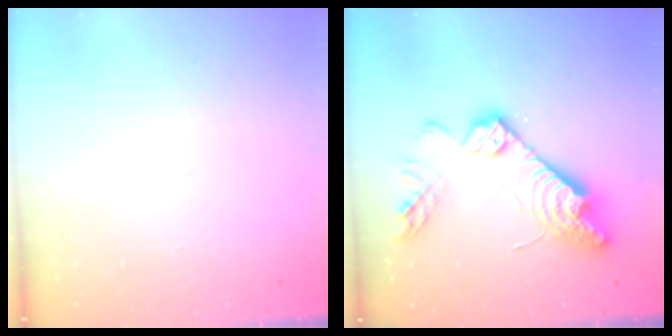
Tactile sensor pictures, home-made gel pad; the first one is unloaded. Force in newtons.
{"total": 18.1, "press": 18.1, "slide": 0.6}